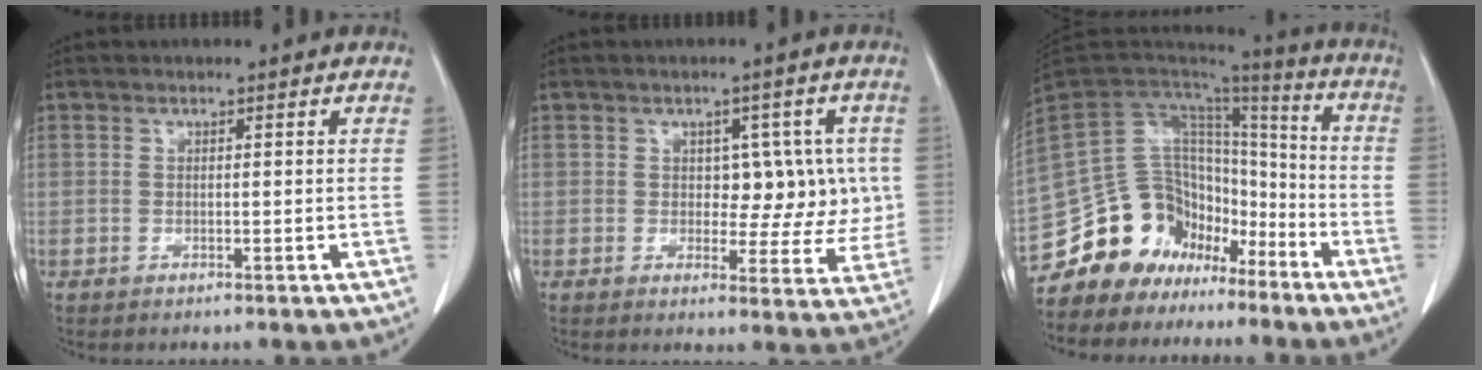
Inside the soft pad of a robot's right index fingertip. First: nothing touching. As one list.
[{"total": 7.4, "force": [0.8, 4.7, 5.7], "torque": [-0.048, 0.017, 0.018]}, {"total": 17.3, "force": [-11.9, 11.5, 5.0], "torque": [-0.102, 0.087, -0.200]}]